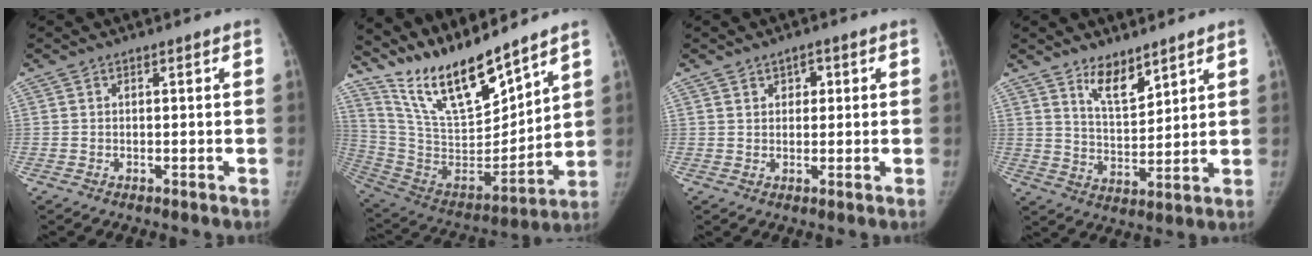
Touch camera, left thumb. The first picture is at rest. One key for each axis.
{"total": 19.3, "fx": 16.0, "fy": 4.5, "fz": 9.7, "tx": -0.137, "ty": -0.102, "tz": 0.309}
{"total": 2.6, "fx": 1.1, "fy": 1.9, "fz": 1.3, "tx": -0.002, "ty": -0.002, "tz": 0.014}
{"total": 7.5, "fx": 5.4, "fy": 3.0, "fz": 4.2, "tx": -0.049, "ty": -0.049, "tz": 0.101}